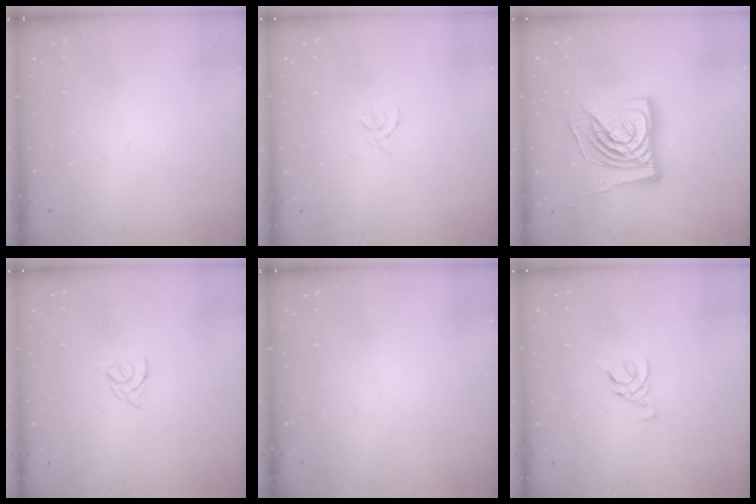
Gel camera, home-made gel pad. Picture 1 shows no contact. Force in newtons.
{"total": 0.8, "press": 0.7, "slide": 0.3}
{"total": 20.3, "press": 20.1, "slide": 2.6}
{"total": 4.3, "press": 4.2, "slide": 0.7}
{"total": 0.0}
{"total": 3.6, "press": 3.5, "slide": 0.8}